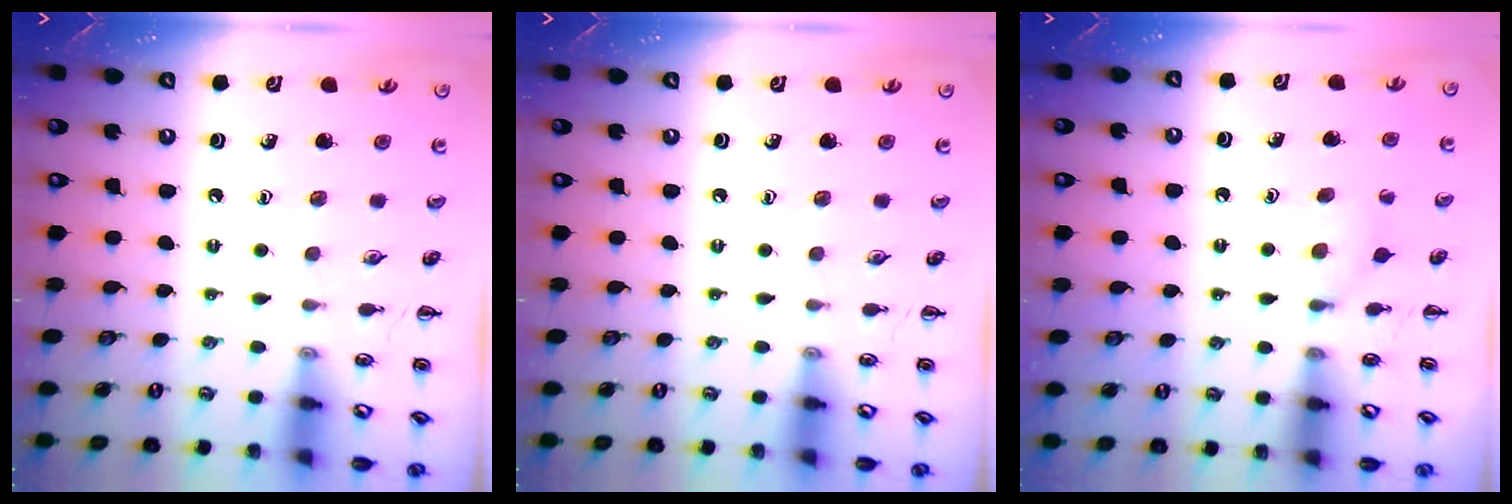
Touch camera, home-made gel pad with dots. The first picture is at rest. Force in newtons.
{"total": 0.0}
{"total": 4.1, "press": 3.8, "slide": 1.4}